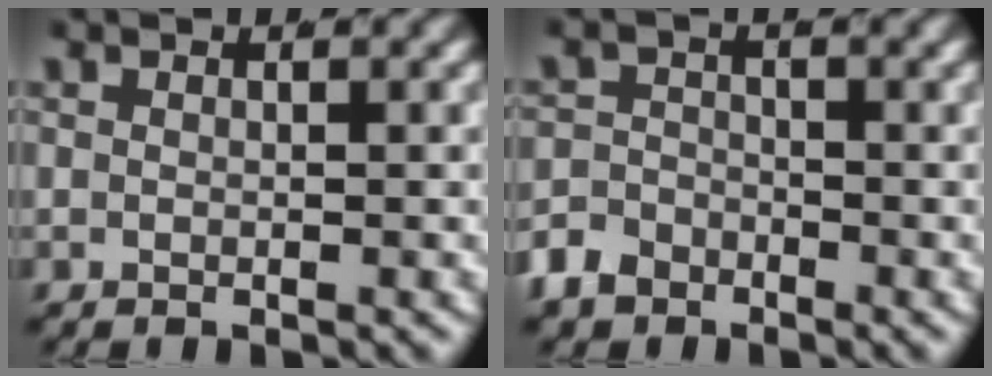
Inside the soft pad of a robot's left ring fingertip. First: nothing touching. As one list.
[{"total": 2.9, "force": [-2.3, 1.7, 0.5], "torque": [-0.006, -0.011, -0.039]}]